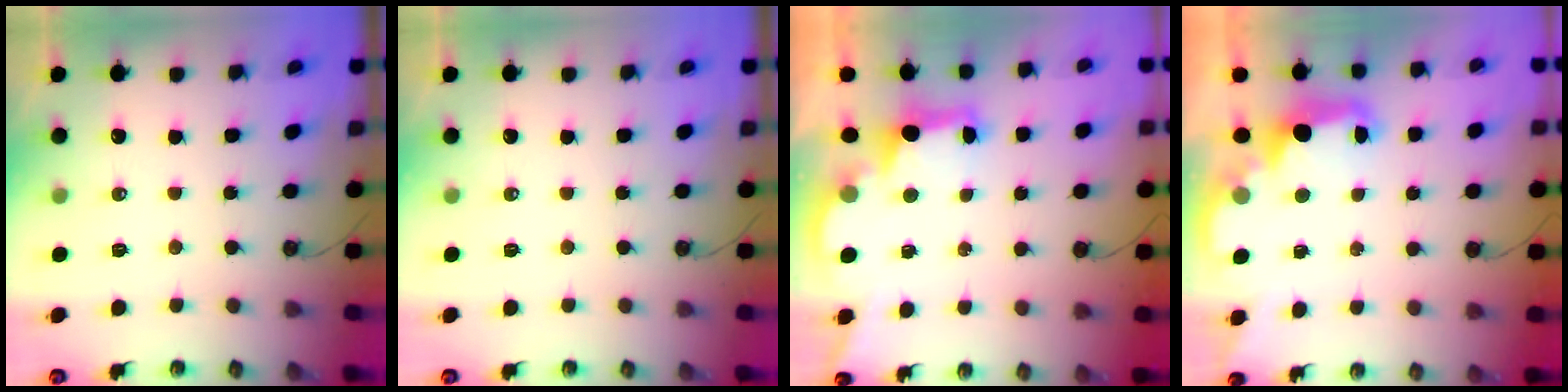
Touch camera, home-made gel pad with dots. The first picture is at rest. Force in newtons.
{"total": 0.0}
{"total": 2.8, "press": 2.7, "slide": 0.9}
{"total": 2.8, "press": 2.7, "slide": 0.9}